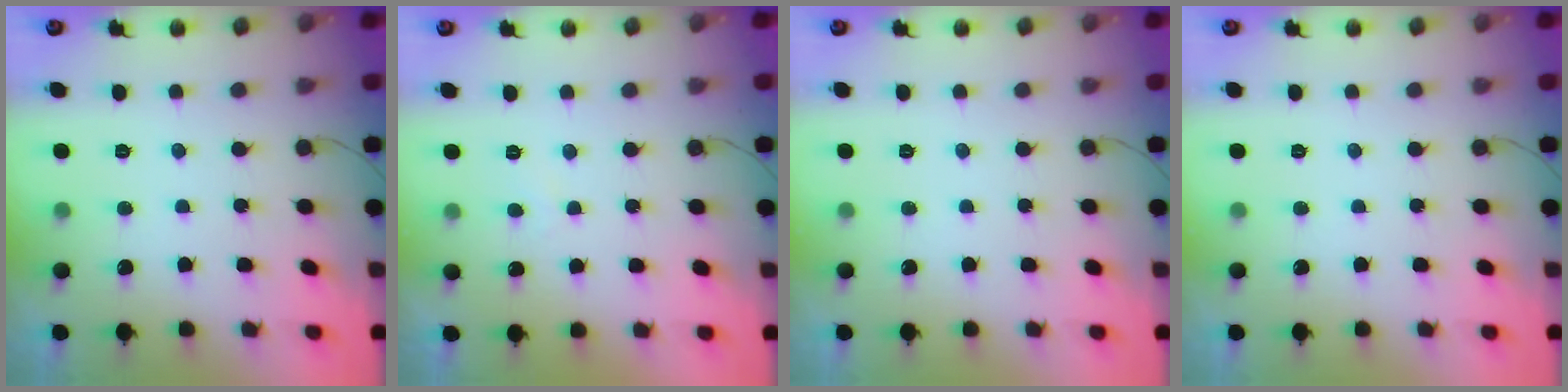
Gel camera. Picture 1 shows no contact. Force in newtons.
{"total": 1.8, "press": 1.8, "slide": 0.3}
{"total": 0.0}
{"total": 0.0}